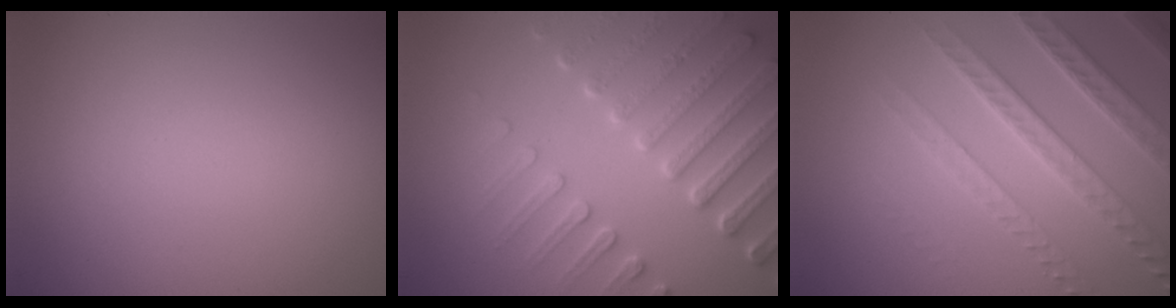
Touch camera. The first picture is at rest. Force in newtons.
{"total": 6.5, "press": 5.3, "slide": 3.8}
{"total": 4.3, "press": 4.2, "slide": 1.1}